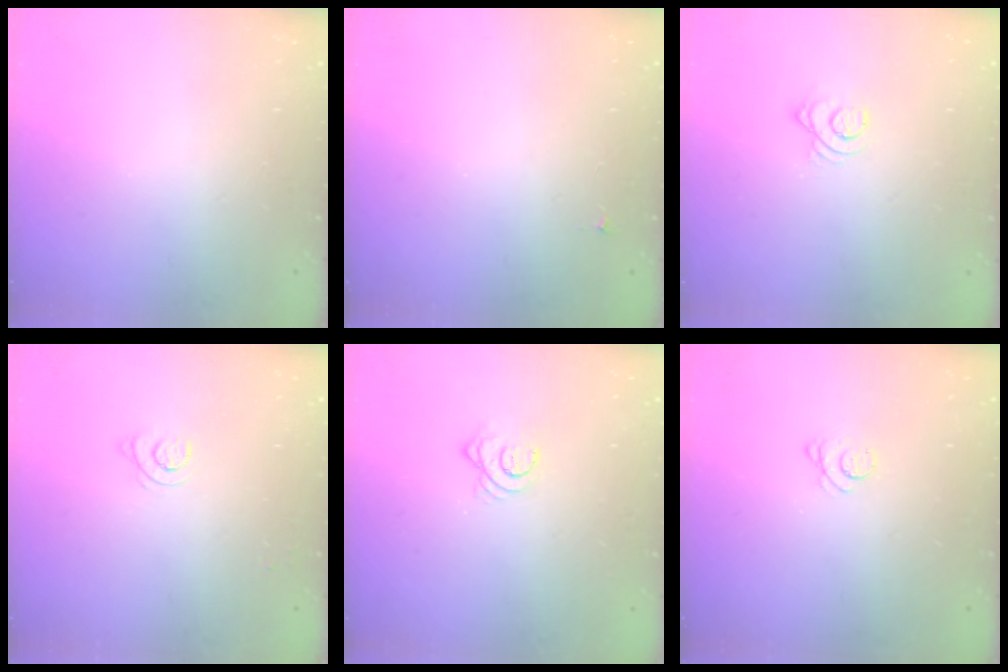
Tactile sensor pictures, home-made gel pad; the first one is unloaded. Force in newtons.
{"total": 2.6, "press": 2.5, "slide": 0.4}
{"total": 3.1, "press": 3.1, "slide": 0.4}
{"total": 3.6, "press": 3.6, "slide": 0.6}
{"total": 3.7, "press": 3.7, "slide": 0.6}
{"total": 2.8, "press": 2.8, "slide": 0.4}